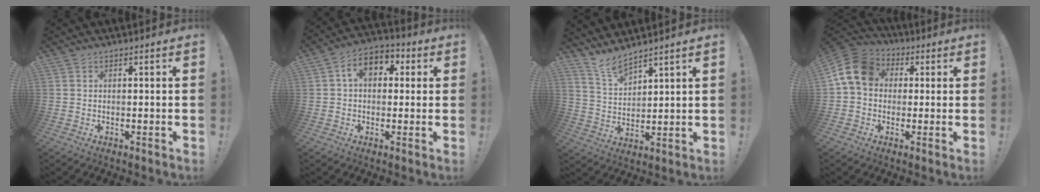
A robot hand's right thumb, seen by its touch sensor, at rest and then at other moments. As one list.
[{"total": 9.2, "force": [2.3, 6.3, 6.3], "torque": [-0.101, 0.011, 0.044]}, {"total": 7.3, "force": [6.6, 1.4, 2.8], "torque": [-0.060, -0.045, 0.122]}, {"total": 13.3, "force": [2.2, 10.1, 8.4], "torque": [-0.143, 0.016, 0.048]}]